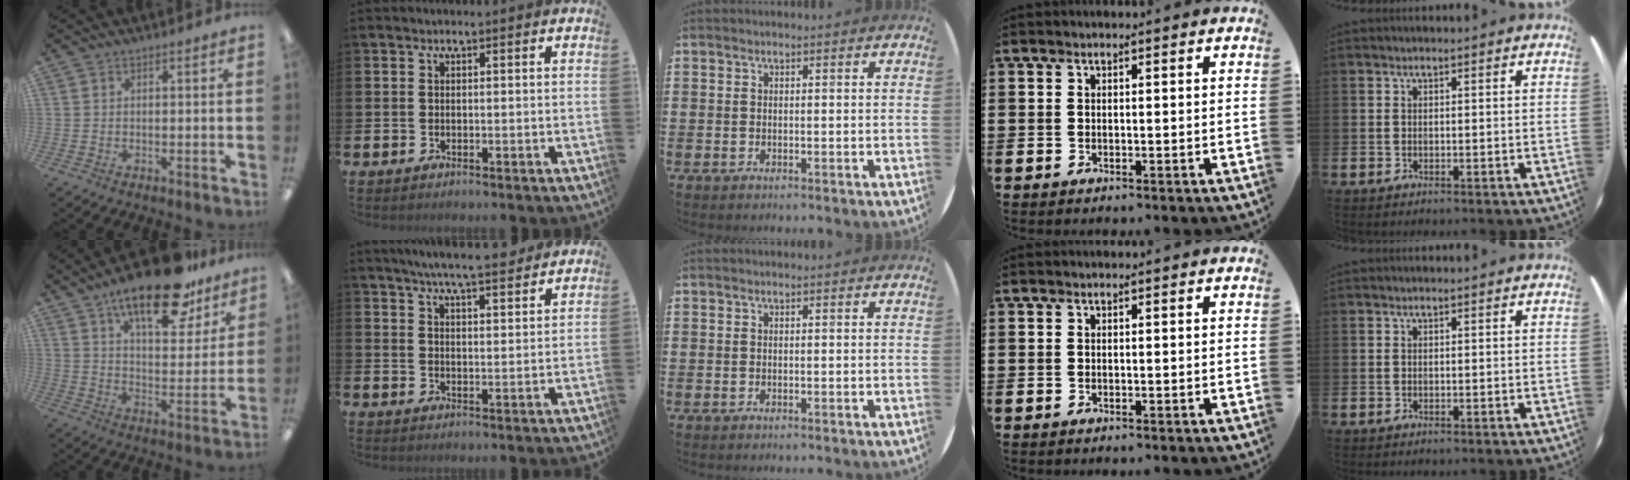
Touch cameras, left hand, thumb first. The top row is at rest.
{"thumb": {"total": 19.0, "force": [13.5, 6.7, 11.5], "torque": [-0.176, -0.075, 0.222]}, "index": {"total": 6.5, "force": [6.2, 0.2, 2.0], "torque": [-0.041, -0.032, 0.106]}}